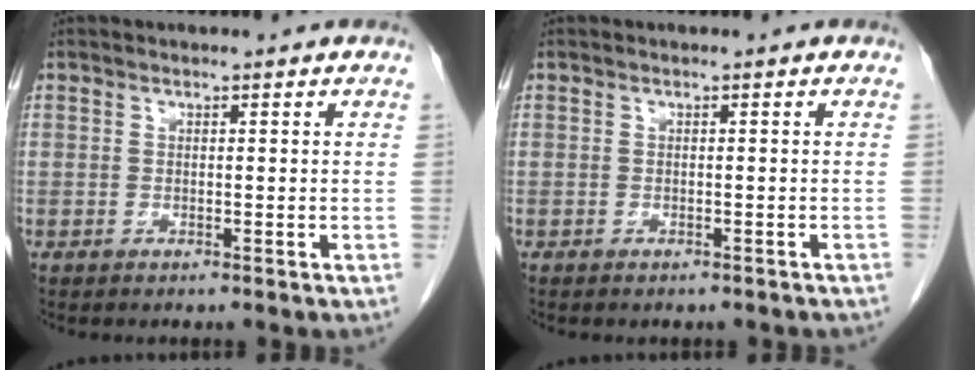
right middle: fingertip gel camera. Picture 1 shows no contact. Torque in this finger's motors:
{"motor_torque": [1.07, -1.07, 0.05, 0.02]}